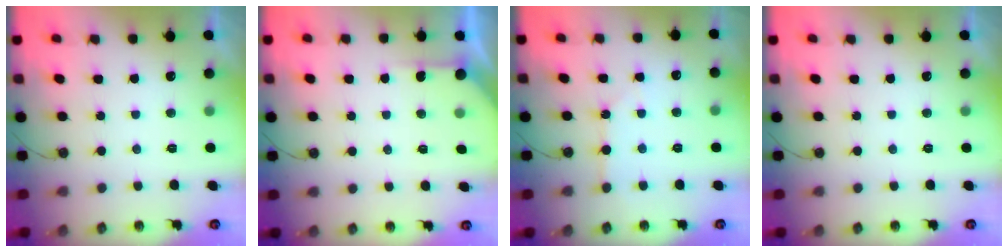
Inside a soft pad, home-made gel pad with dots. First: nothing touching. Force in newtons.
{"total": 3.5, "press": 3.5, "slide": 0.4}
{"total": 3.0, "press": 3.0, "slide": 0.3}
{"total": 0.0}